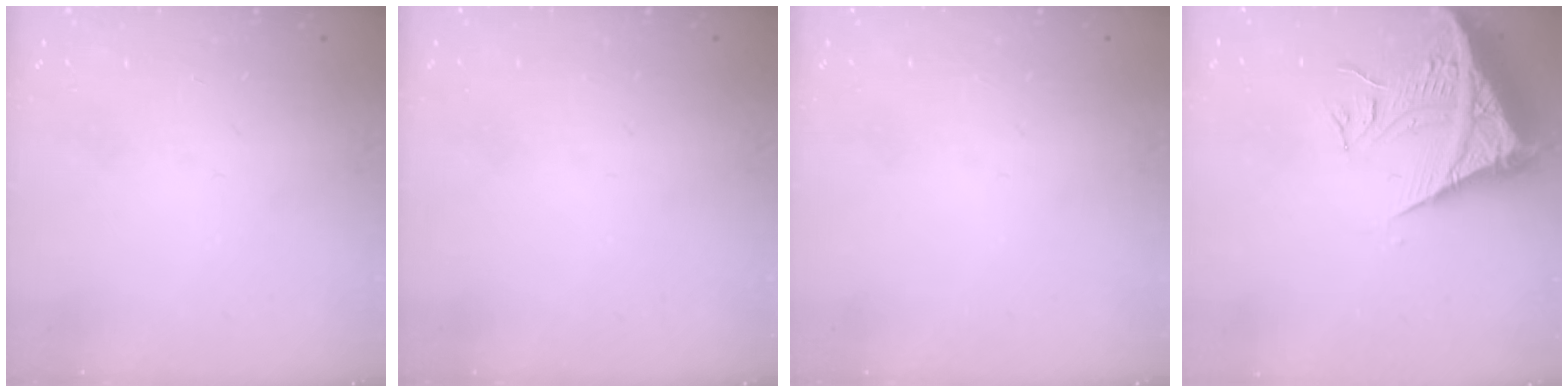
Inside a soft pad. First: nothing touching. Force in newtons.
{"total": 0.0}
{"total": 0.0}
{"total": 10.3, "press": 10.3, "slide": 1.2}